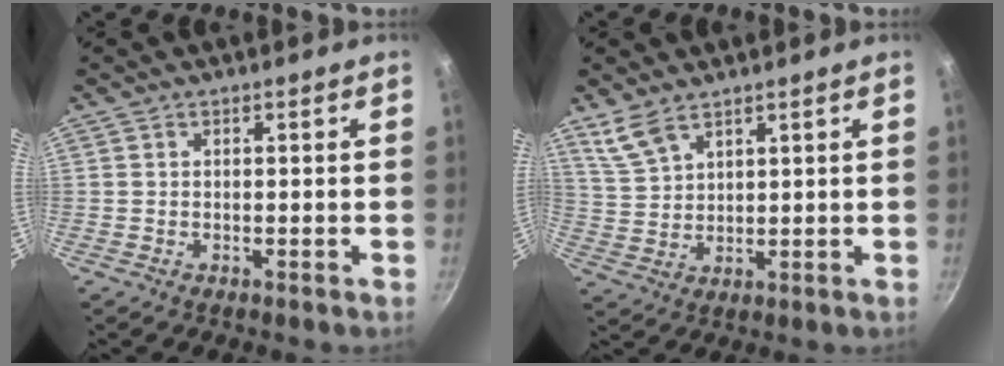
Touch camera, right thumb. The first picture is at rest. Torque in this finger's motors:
{"motor_torque": [-0.60, 0.53, -0.37, 0.30, 0.13]}